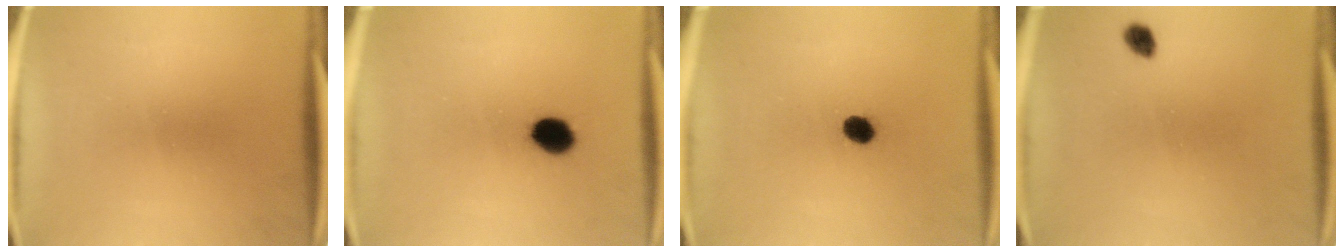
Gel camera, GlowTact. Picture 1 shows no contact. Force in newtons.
{"total": 6.1}
{"total": 3.2}
{"total": 2.2}